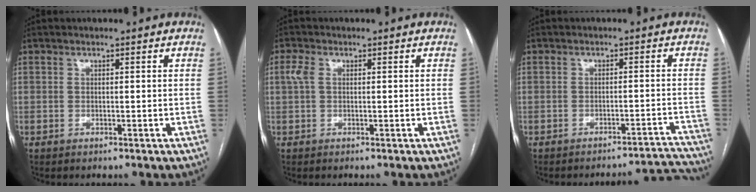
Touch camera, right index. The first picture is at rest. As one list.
[{"total": 2.2, "force": [0.6, 1.4, 1.7], "torque": [-0.052, 0.018, 0.015]}, {"total": 8.4, "force": [-8.4, -0.6, -0.5], "torque": [0.026, 0.019, -0.097]}]